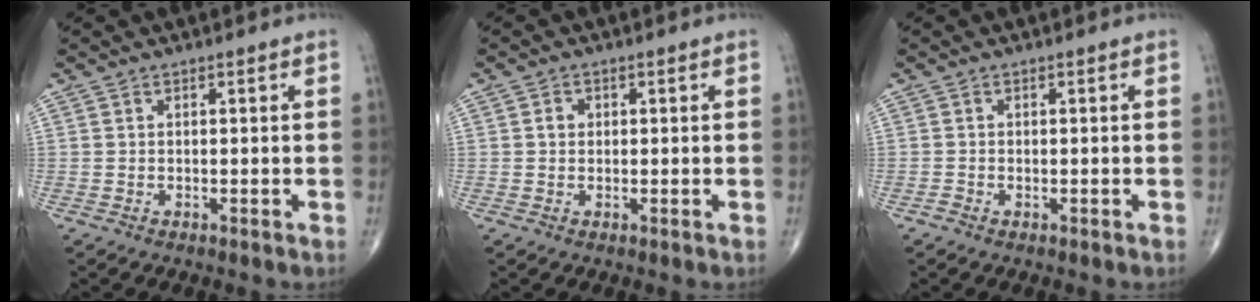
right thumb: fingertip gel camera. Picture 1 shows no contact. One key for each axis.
{"total": 1.5, "fx": 0.2, "fy": 1.3, "fz": 0.7, "tx": -0.006, "ty": 0.004, "tz": 0.003}
{"total": 0.5, "fx": -0.3, "fy": 0.3, "fz": 0.3, "tx": -0.006, "ty": 0.002, "tz": -0.006}